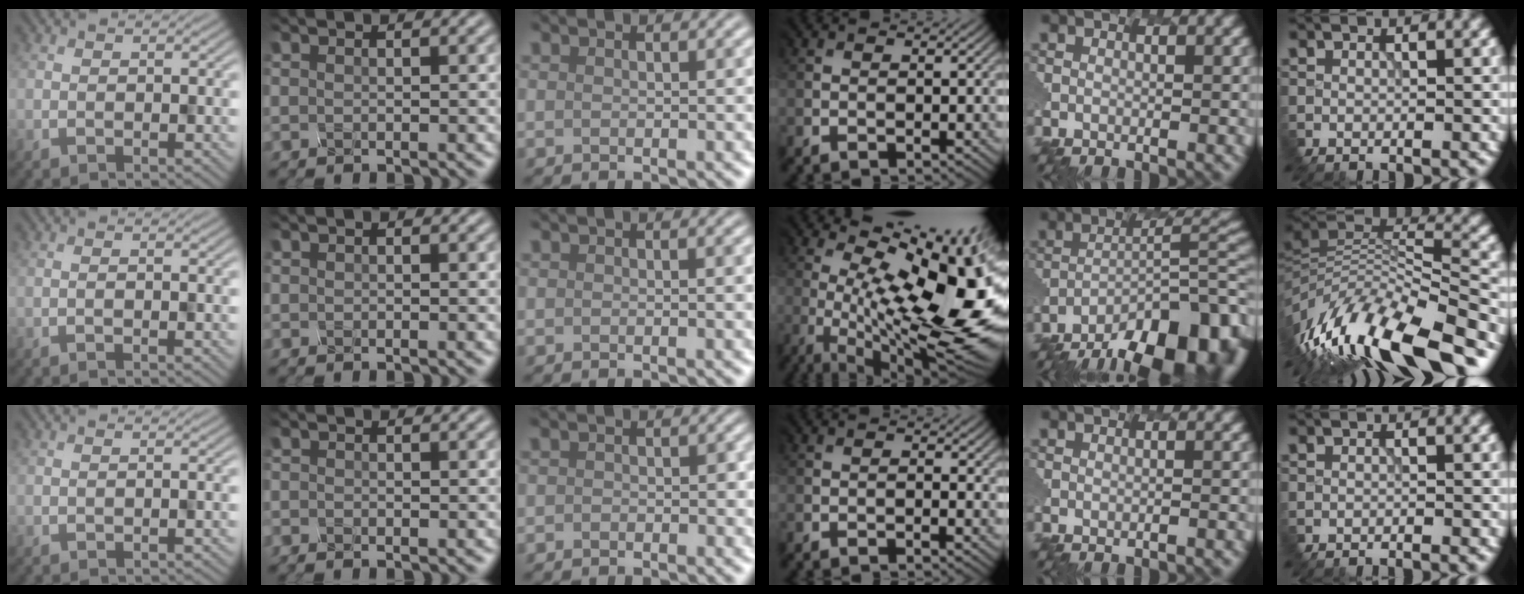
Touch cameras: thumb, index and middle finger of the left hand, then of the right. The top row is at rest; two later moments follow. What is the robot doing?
{"motion": "disassemble", "object": "hinged tin"}